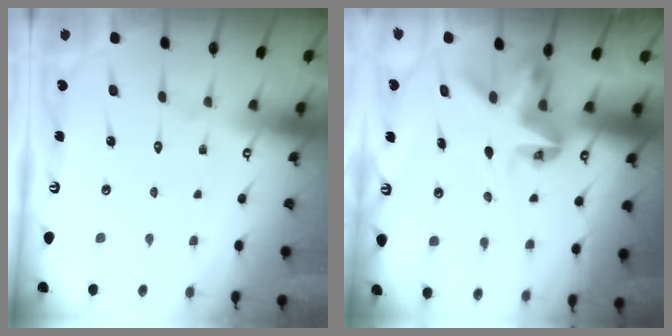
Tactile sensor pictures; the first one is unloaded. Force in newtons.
{"total": 6.4, "press": 6.4, "slide": 0.4}